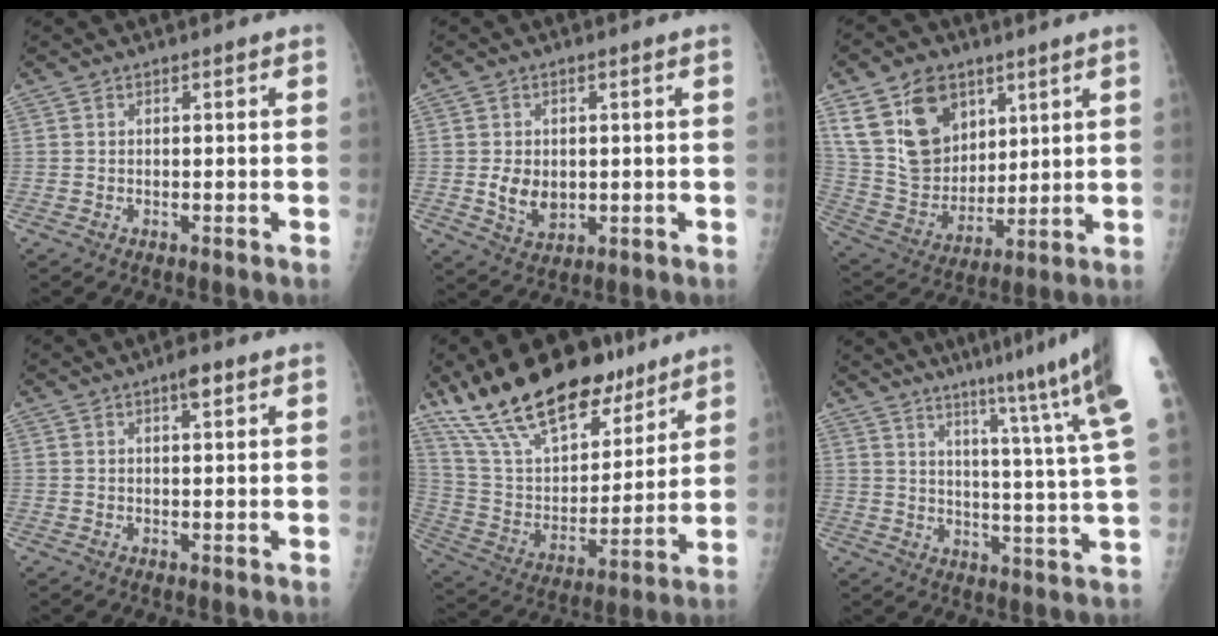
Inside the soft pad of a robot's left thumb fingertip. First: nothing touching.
{"total": 5.7, "force": [-0.2, 4.2, 3.7], "torque": [-0.043, -0.010, 0.008]}
{"total": 17.2, "force": [8.6, 11.4, 9.5], "torque": [-0.138, -0.039, 0.178]}
{"total": 2.3, "force": [1.4, 0.6, 1.8], "torque": [-0.017, -0.006, 0.017]}
{"total": 24.5, "force": [17.9, 10.7, 12.8], "torque": [-0.188, -0.066, 0.315]}
{"total": 19.7, "force": [12.8, 0.0, 15.0], "torque": [-0.191, -0.069, 0.166]}